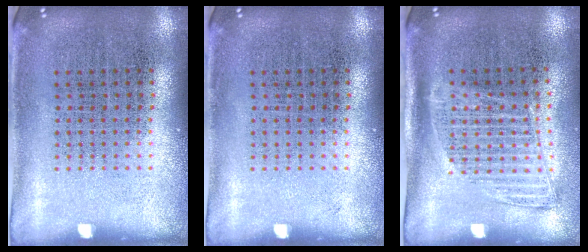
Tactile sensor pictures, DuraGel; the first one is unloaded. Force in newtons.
{"total": 0.0}
{"total": 1.4, "press": 1.2, "slide": 0.6}